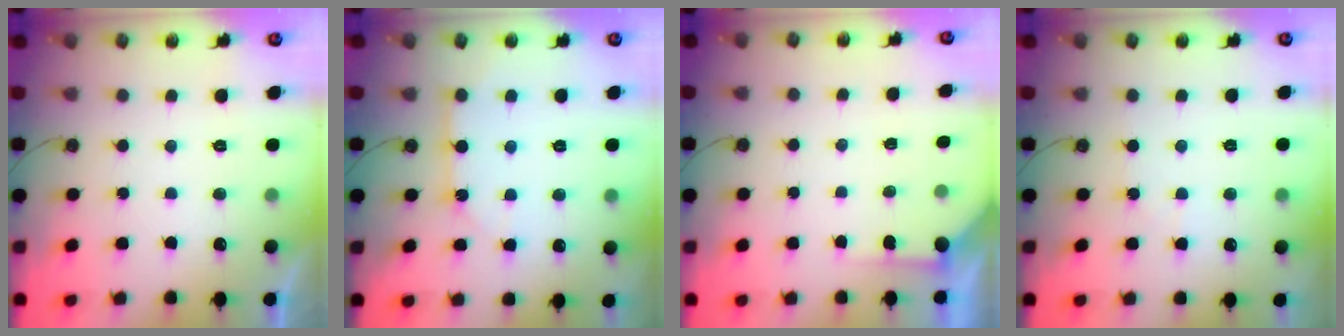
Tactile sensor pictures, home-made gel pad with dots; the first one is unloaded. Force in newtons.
{"total": 8.8, "press": 8.8, "slide": 0.8}
{"total": 1.6, "press": 1.6, "slide": 0.2}
{"total": 3.0, "press": 2.9, "slide": 0.5}